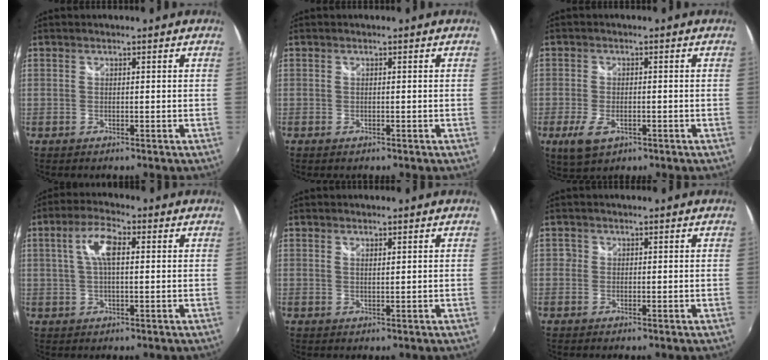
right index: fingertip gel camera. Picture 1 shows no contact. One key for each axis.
{"total": 0.7, "fx": -0.5, "fy": 0.4, "fz": 0.3, "tx": -0.005, "ty": -0.004, "tz": -0.010}
{"total": 5.8, "fx": -2.8, "fy": 2.9, "fz": 4.2, "tx": -0.101, "ty": -0.012, "tz": -0.047}
{"total": 6.3, "fx": 1.4, "fy": 2.2, "fz": 5.7, "tx": -0.111, "ty": 0.013, "tz": 0.025}
{"total": 1.0, "fx": 0.7, "fy": 0.2, "fz": 0.7, "tx": -0.012, "ty": 0.000, "tz": 0.012}
{"total": 1.1, "fx": -0.2, "fy": 1.1, "fz": 0.2, "tx": -0.002, "ty": 0.001, "tz": -0.005}